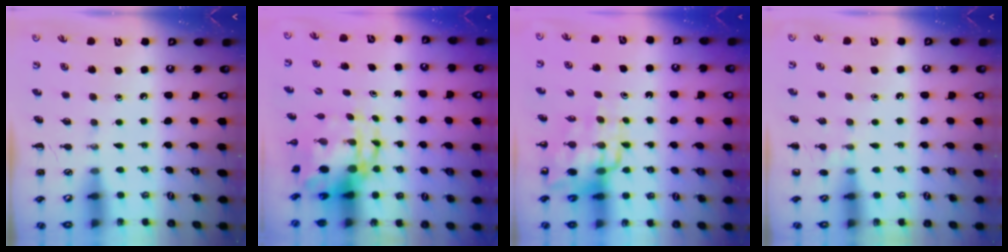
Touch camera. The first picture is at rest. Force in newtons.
{"total": 6.6, "press": 6.4, "slide": 1.7}
{"total": 13.0, "press": 12.5, "slide": 3.7}
{"total": 5.8, "press": 5.5, "slide": 1.9}